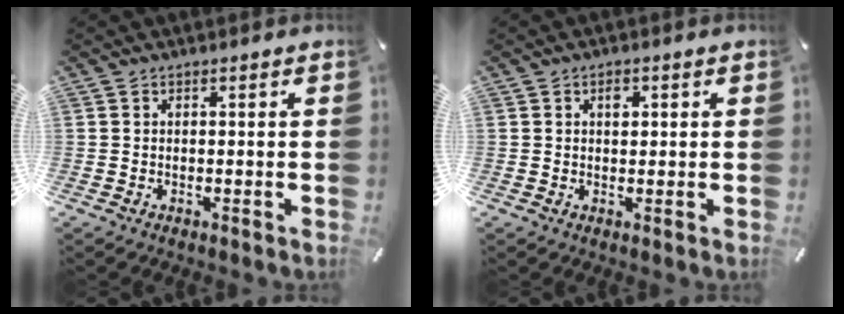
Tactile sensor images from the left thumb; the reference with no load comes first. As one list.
[{"total": 1.9, "force": [0.6, 1.3, 1.3], "torque": [-0.012, -0.001, 0.007]}]